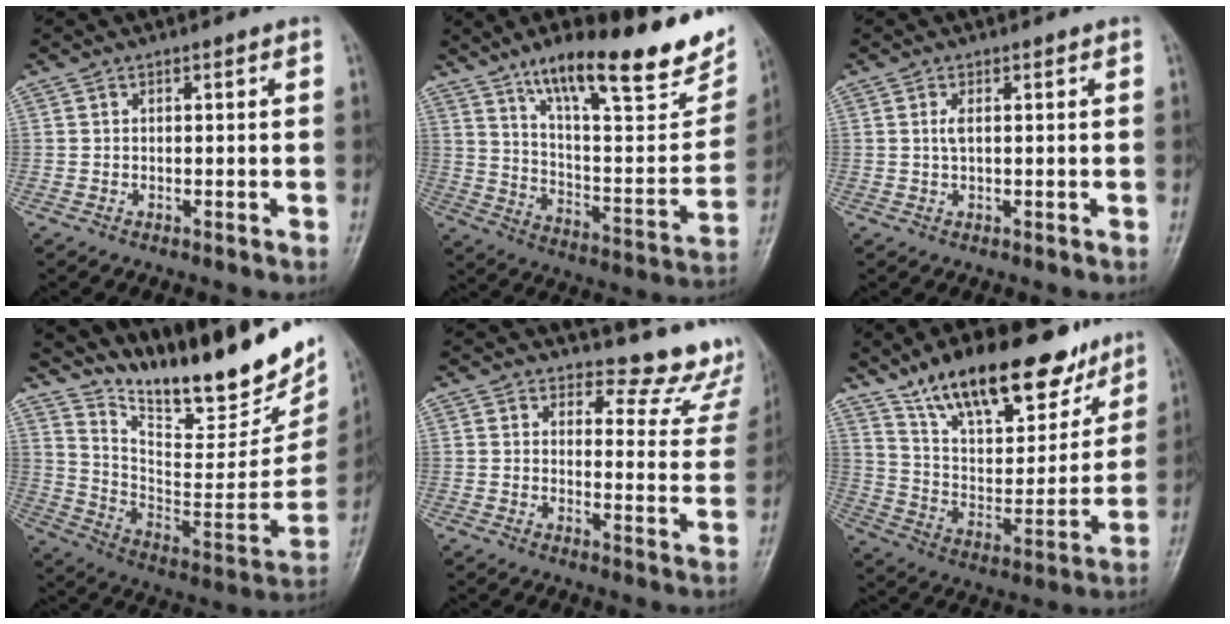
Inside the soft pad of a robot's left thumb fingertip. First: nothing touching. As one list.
[{"total": 27.2, "force": [17.5, 7.8, 19.2], "torque": [-0.244, -0.053, 0.278]}, {"total": 1.5, "force": [0.4, 0.5, 1.4], "torque": [-0.034, 0.002, 0.010]}, {"total": 27.5, "force": [20.7, 8.1, 16.2], "torque": [-0.216, -0.109, 0.324]}, {"total": 11.8, "force": [10.9, 4.0, 2.3], "torque": [0.015, -0.110, 0.105]}, {"total": 23.3, "force": [16.3, 9.5, 13.7], "torque": [-0.166, -0.062, 0.271]}]